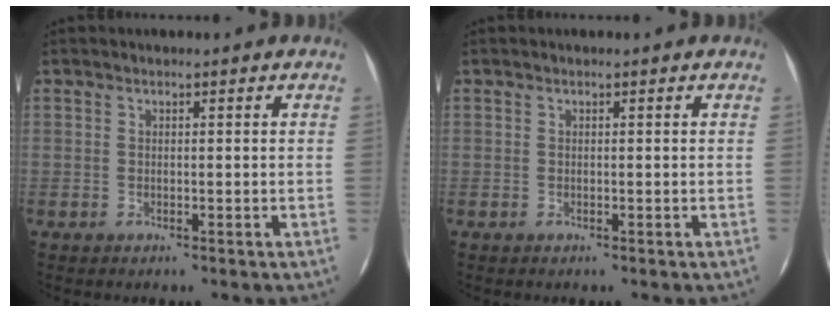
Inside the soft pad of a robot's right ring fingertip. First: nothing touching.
{"total": 0.0}